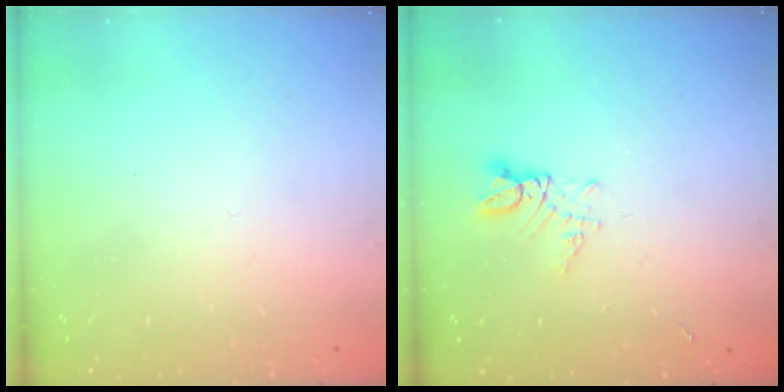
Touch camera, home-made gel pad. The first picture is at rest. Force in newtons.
{"total": 3.0, "press": 3.0, "slide": 0.4}